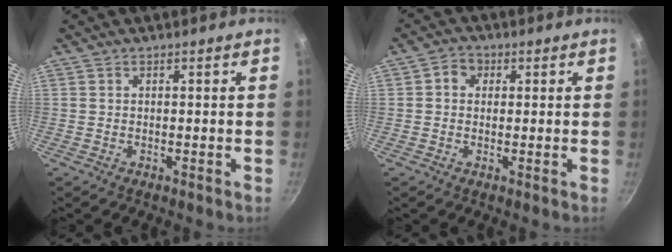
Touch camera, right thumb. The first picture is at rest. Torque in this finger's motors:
{"motor_torque": [-0.19, 0.07, -0.28, -0.10, 0.03]}